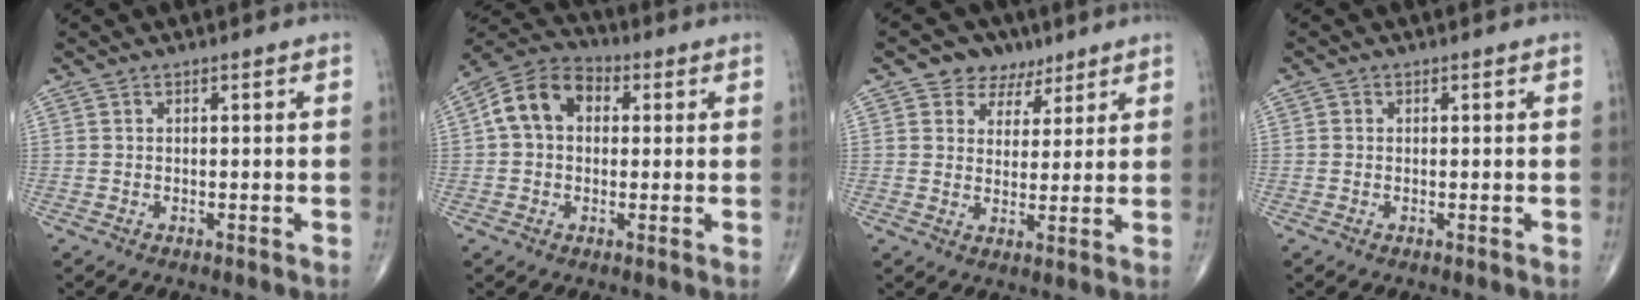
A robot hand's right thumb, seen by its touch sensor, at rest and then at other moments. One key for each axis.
{"total": 10.3, "fx": 1.6, "fy": 7.5, "fz": 6.9, "tx": -0.115, "ty": 0.030, "tz": 0.016}
{"total": 6.8, "fx": 4.2, "fy": 5.1, "fz": 1.7, "tx": 0.007, "ty": -0.014, "tz": 0.065}
{"total": 0.6, "fx": 0.0, "fy": 0.5, "fz": 0.3, "tx": -0.002, "ty": 0.001, "tz": -0.002}